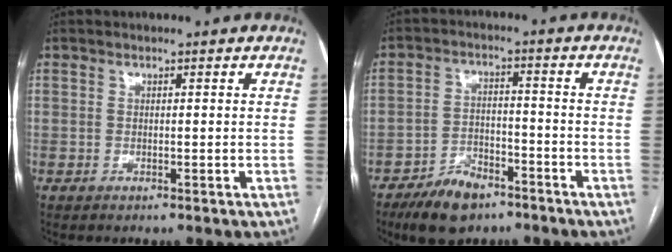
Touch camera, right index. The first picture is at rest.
{"total": 8.1, "force": [-5.8, 3.7, 4.2], "torque": [-0.080, -0.001, -0.100]}